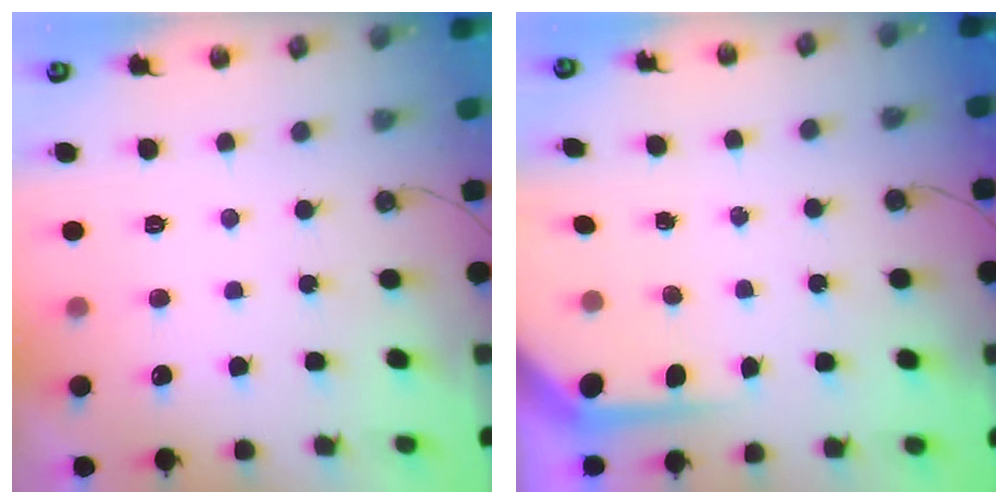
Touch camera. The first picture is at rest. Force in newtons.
{"total": 4.9, "press": 4.9, "slide": 0.3}